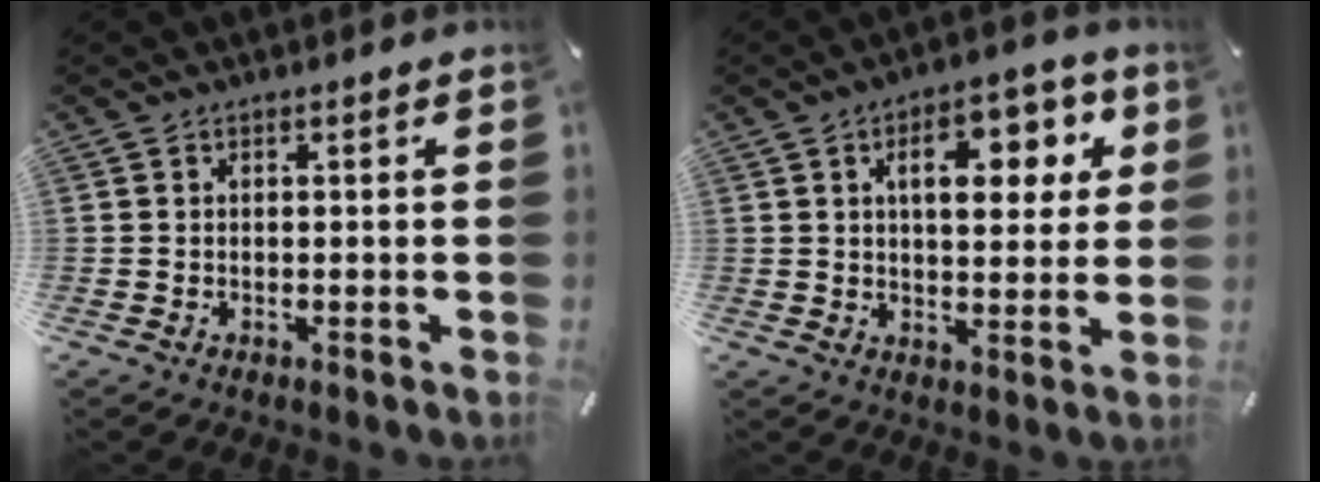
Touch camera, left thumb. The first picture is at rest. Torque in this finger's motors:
{"motor_torque": [2.01, 2.01, 1.28, -1.01, 0.44]}